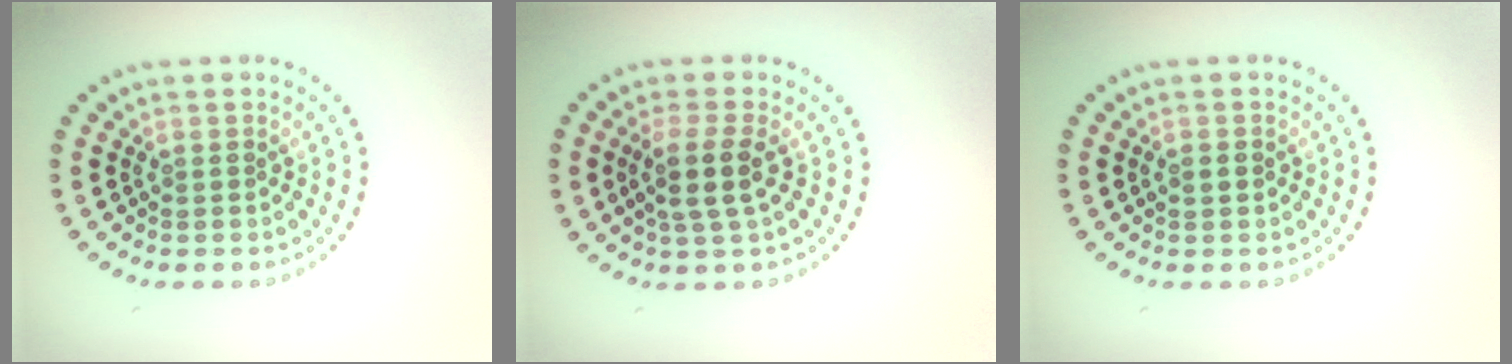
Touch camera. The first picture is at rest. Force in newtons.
{"total": 2.8, "press": 2.3, "slide": 1.6}
{"total": 1.1, "press": 1.1, "slide": 0.2}